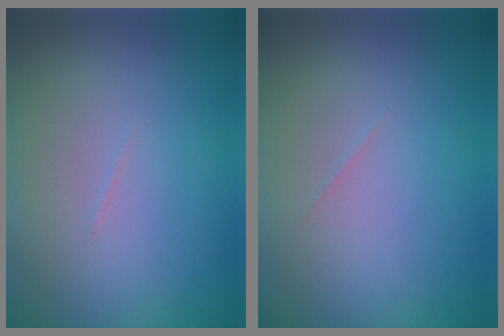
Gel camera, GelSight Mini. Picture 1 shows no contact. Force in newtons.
{"total": 0.0}